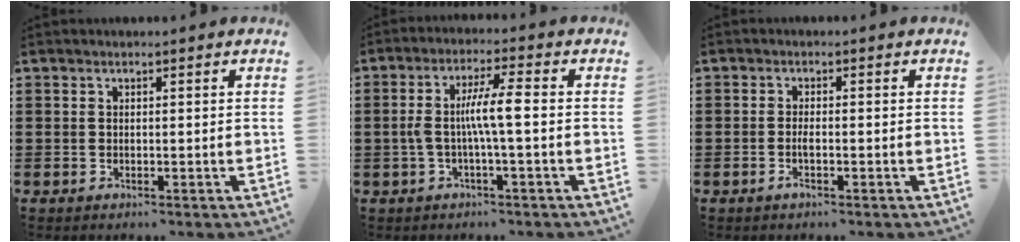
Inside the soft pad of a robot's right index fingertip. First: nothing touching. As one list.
[{"total": 6.3, "force": [-0.5, 0.6, 6.3], "torque": [-0.130, -0.004, -0.020]}, {"total": 1.5, "force": [-0.7, 0.3, 1.3], "torque": [-0.024, 0.000, -0.013]}]